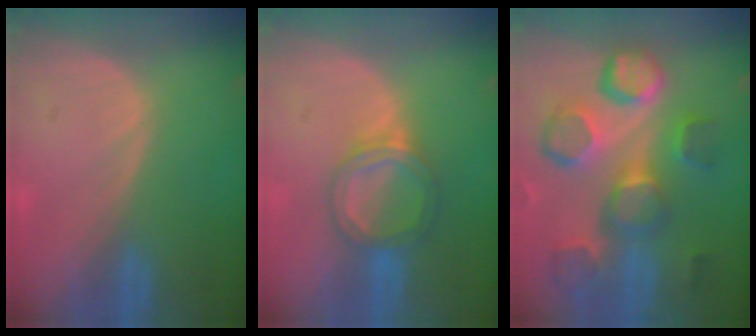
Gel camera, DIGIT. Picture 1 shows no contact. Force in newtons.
{"total": 5.5, "press": 5.2, "slide": 1.8}
{"total": 11.7, "press": 10.8, "slide": 4.4}